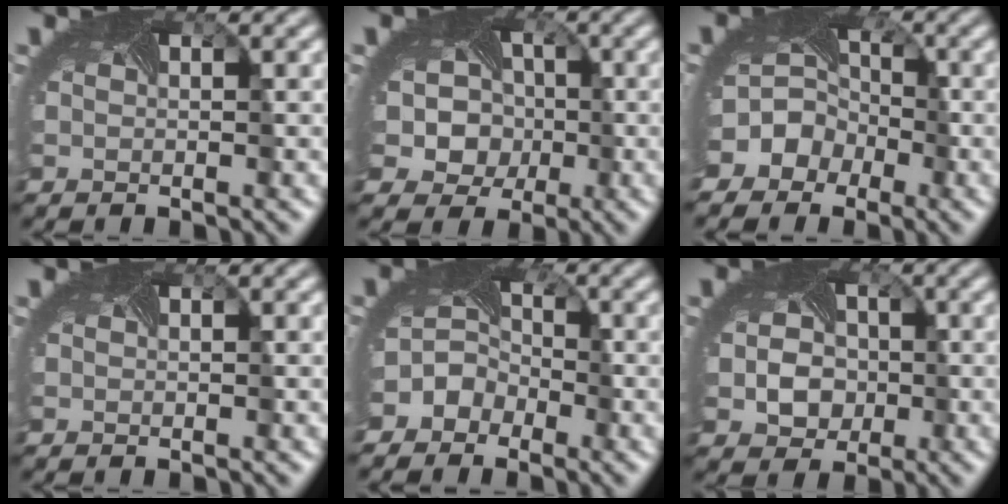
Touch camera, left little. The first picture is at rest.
{"total": 10.3, "force": [-0.7, 9.0, 5.0], "torque": [-0.088, 0.009, -0.047]}
{"total": 8.7, "force": [-3.8, 7.4, 2.7], "torque": [-0.053, -0.012, -0.076]}
{"total": 0.0}
{"total": 5.1, "force": [-3.0, 4.0, 1.1], "torque": [0.004, -0.001, -0.057]}
{"total": 4.9, "force": [-0.7, 4.1, 2.6], "torque": [-0.032, -0.009, -0.005]}